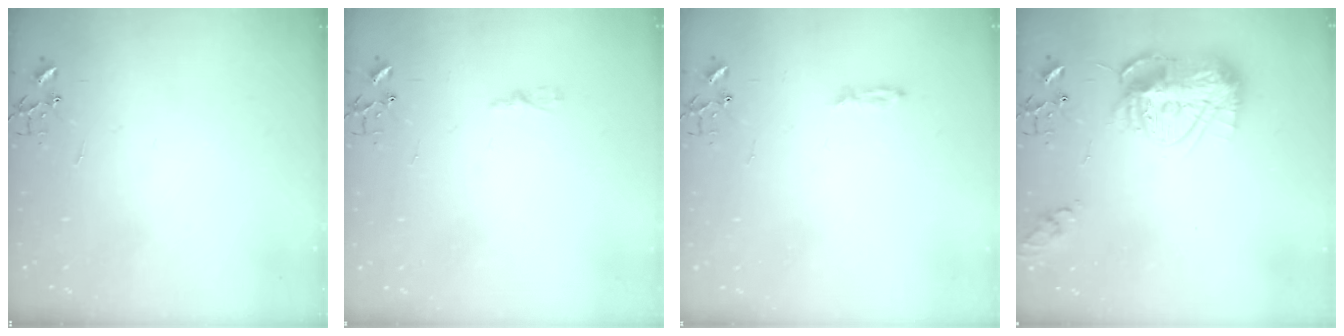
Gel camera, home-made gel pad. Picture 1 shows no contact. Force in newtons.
{"total": 2.9, "press": 2.9, "slide": 0.4}
{"total": 2.7, "press": 2.7, "slide": 0.4}
{"total": 15.5, "press": 15.4, "slide": 1.4}